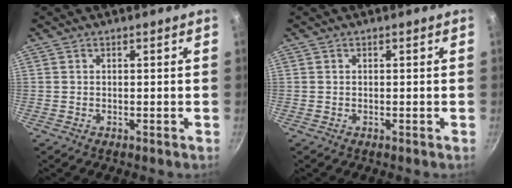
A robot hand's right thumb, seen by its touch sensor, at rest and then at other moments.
{"total": 0.0}